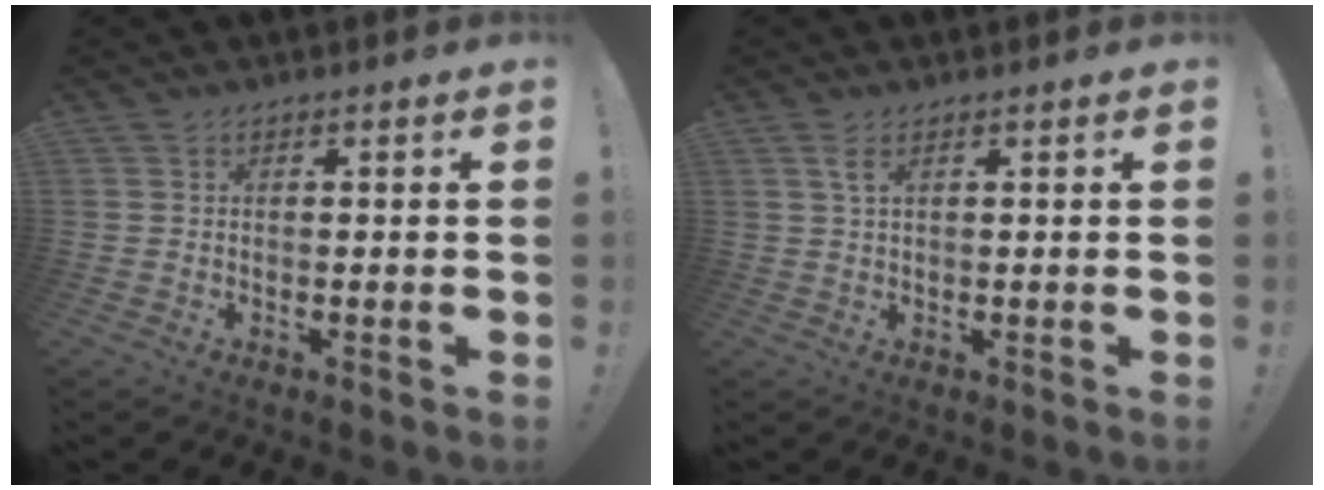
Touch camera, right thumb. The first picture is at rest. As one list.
[{"total": 2.5, "force": [1.1, 0.8, 2.1], "torque": [-0.045, 0.003, 0.019]}]